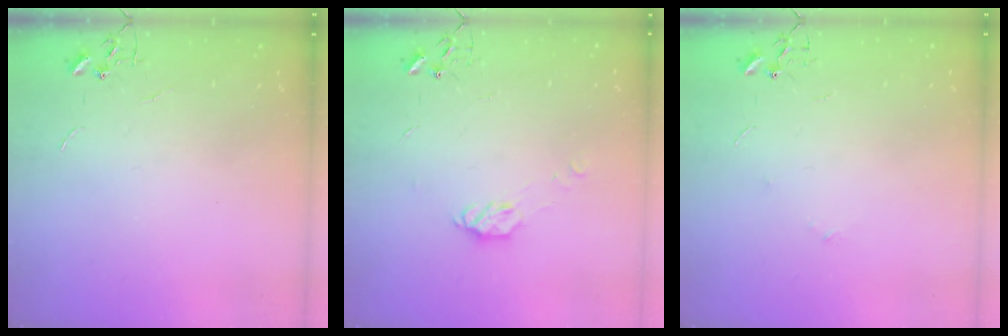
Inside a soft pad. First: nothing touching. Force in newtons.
{"total": 6.3, "press": 6.3, "slide": 0.5}
{"total": 4.1, "press": 4.0, "slide": 0.5}